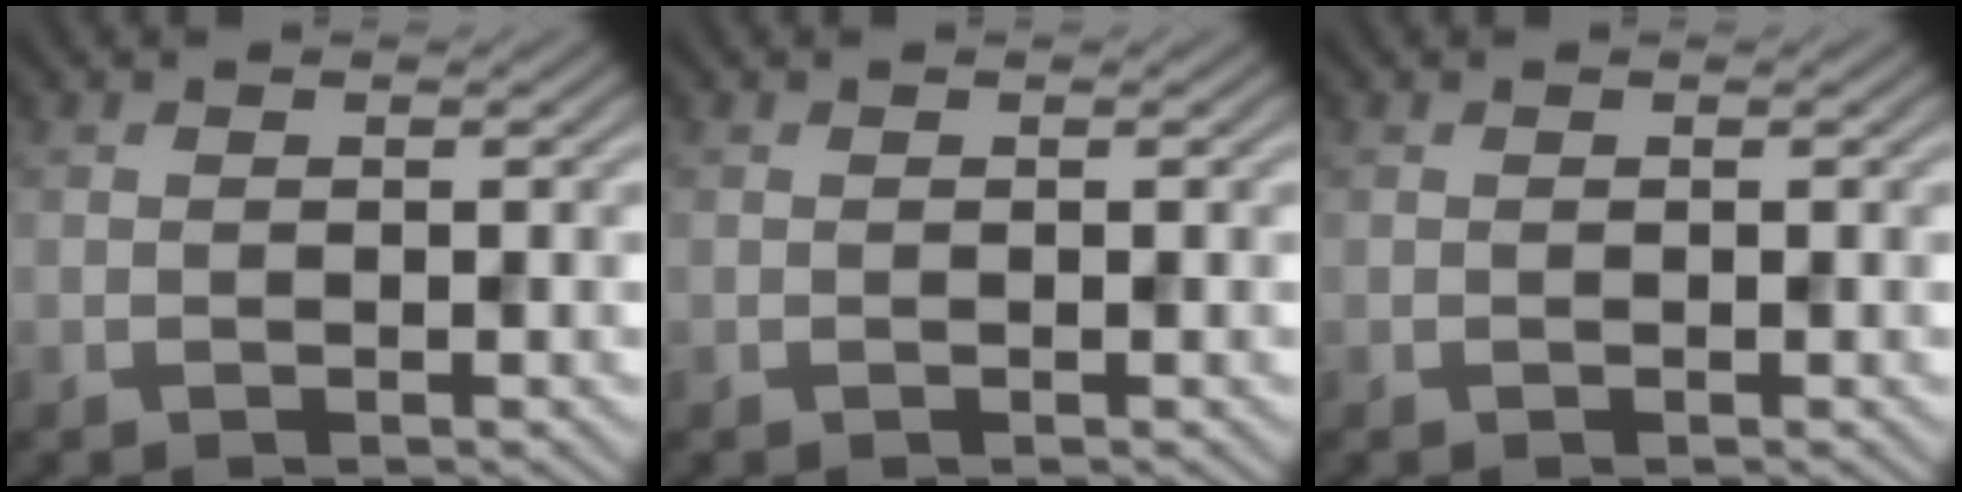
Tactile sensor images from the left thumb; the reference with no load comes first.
{"total": 0.0}
{"total": 0.0}